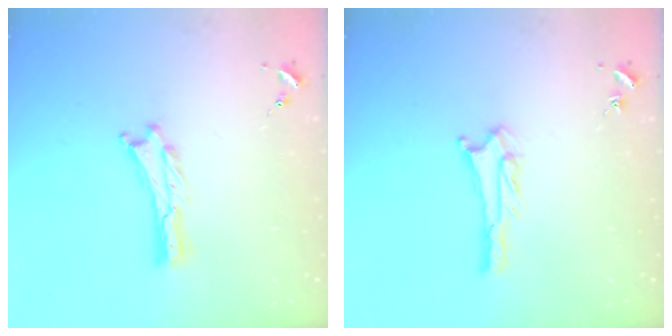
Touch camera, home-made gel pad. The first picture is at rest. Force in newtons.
{"total": 2.8, "press": 2.8, "slide": 0.2}